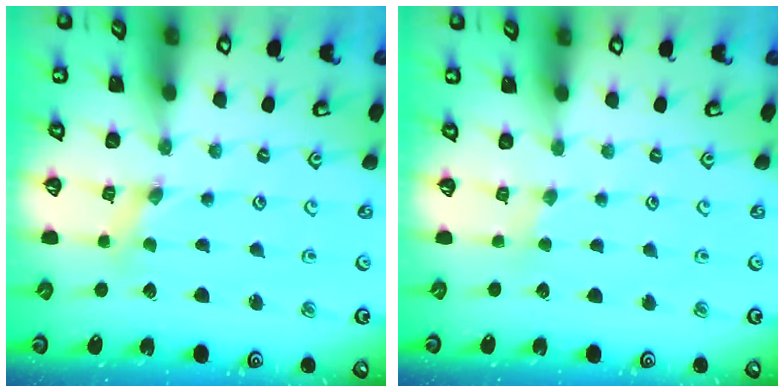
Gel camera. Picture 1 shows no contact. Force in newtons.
{"total": 1.4, "press": 1.4, "slide": 0.4}